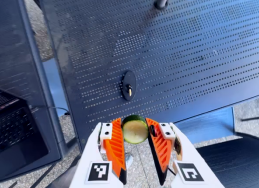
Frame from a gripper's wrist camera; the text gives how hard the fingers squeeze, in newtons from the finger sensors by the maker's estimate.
{"total": 10.5, "left": 9.9, "right": 11.1}